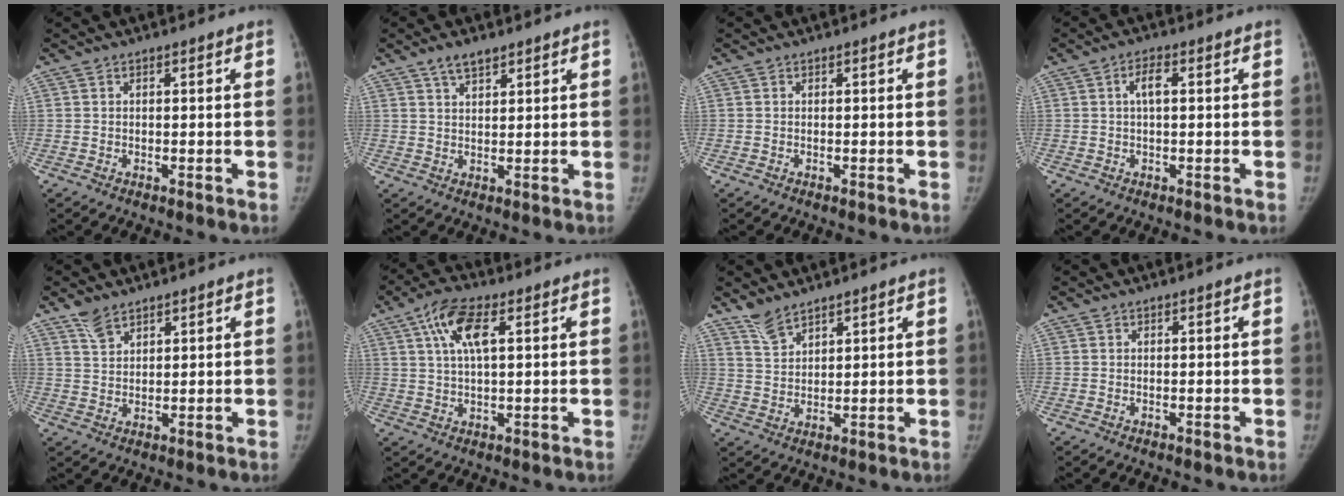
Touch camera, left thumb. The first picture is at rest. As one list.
[{"total": 4.1, "force": [3.0, 1.6, 2.3], "torque": [-0.035, -0.013, 0.055]}, {"total": 0.0}, {"total": 3.2, "force": [0.6, 1.3, 2.9], "torque": [-0.056, 0.009, 0.008]}, {"total": 4.0, "force": [3.1, 1.9, 1.6], "torque": [-0.024, -0.012, 0.066]}, {"total": 10.6, "force": [3.9, 4.3, 8.9], "torque": [-0.176, 0.011, 0.068]}, {"total": 4.5, "force": [3.8, 1.6, 1.7], "torque": [-0.025, -0.020, 0.082]}, {"total": 0.0}]